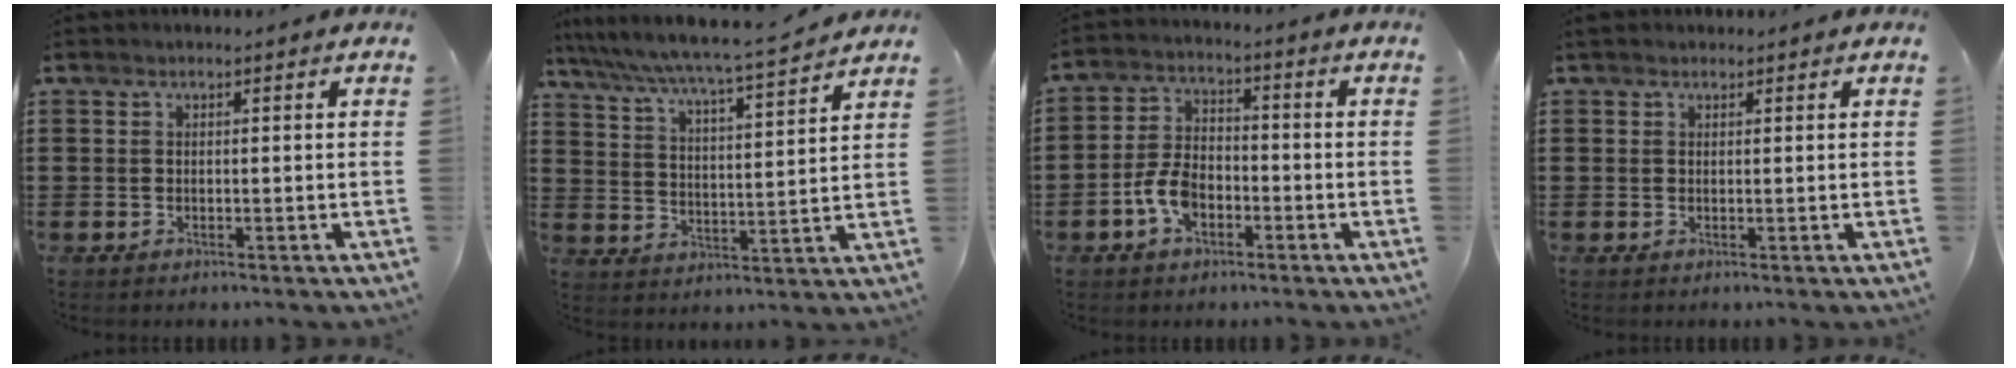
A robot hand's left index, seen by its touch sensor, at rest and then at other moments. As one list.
[{"total": 5.5, "force": [5.0, -0.5, 2.2], "torque": [-0.067, -0.040, 0.076]}, {"total": 6.2, "force": [-2.5, 3.6, 4.3], "torque": [-0.109, 0.002, -0.055]}, {"total": 0.9, "force": [0.7, 0.6, 0.2], "torque": [-0.007, 0.004, 0.013]}]